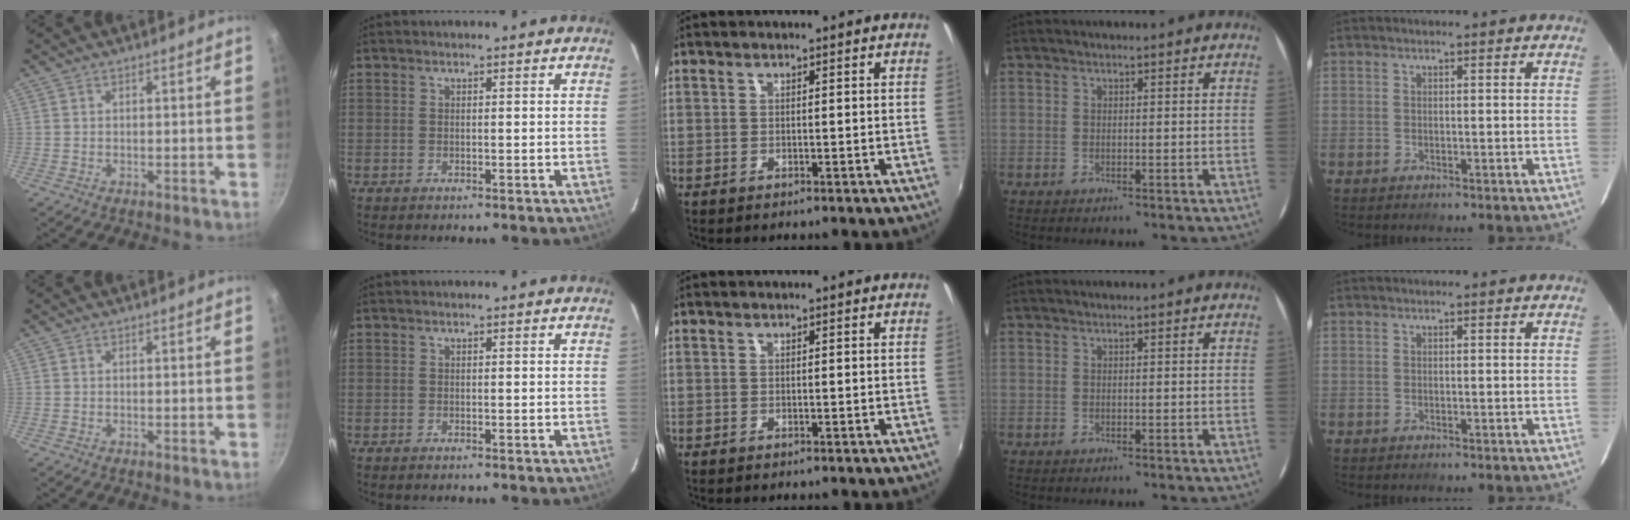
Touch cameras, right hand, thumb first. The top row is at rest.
{}